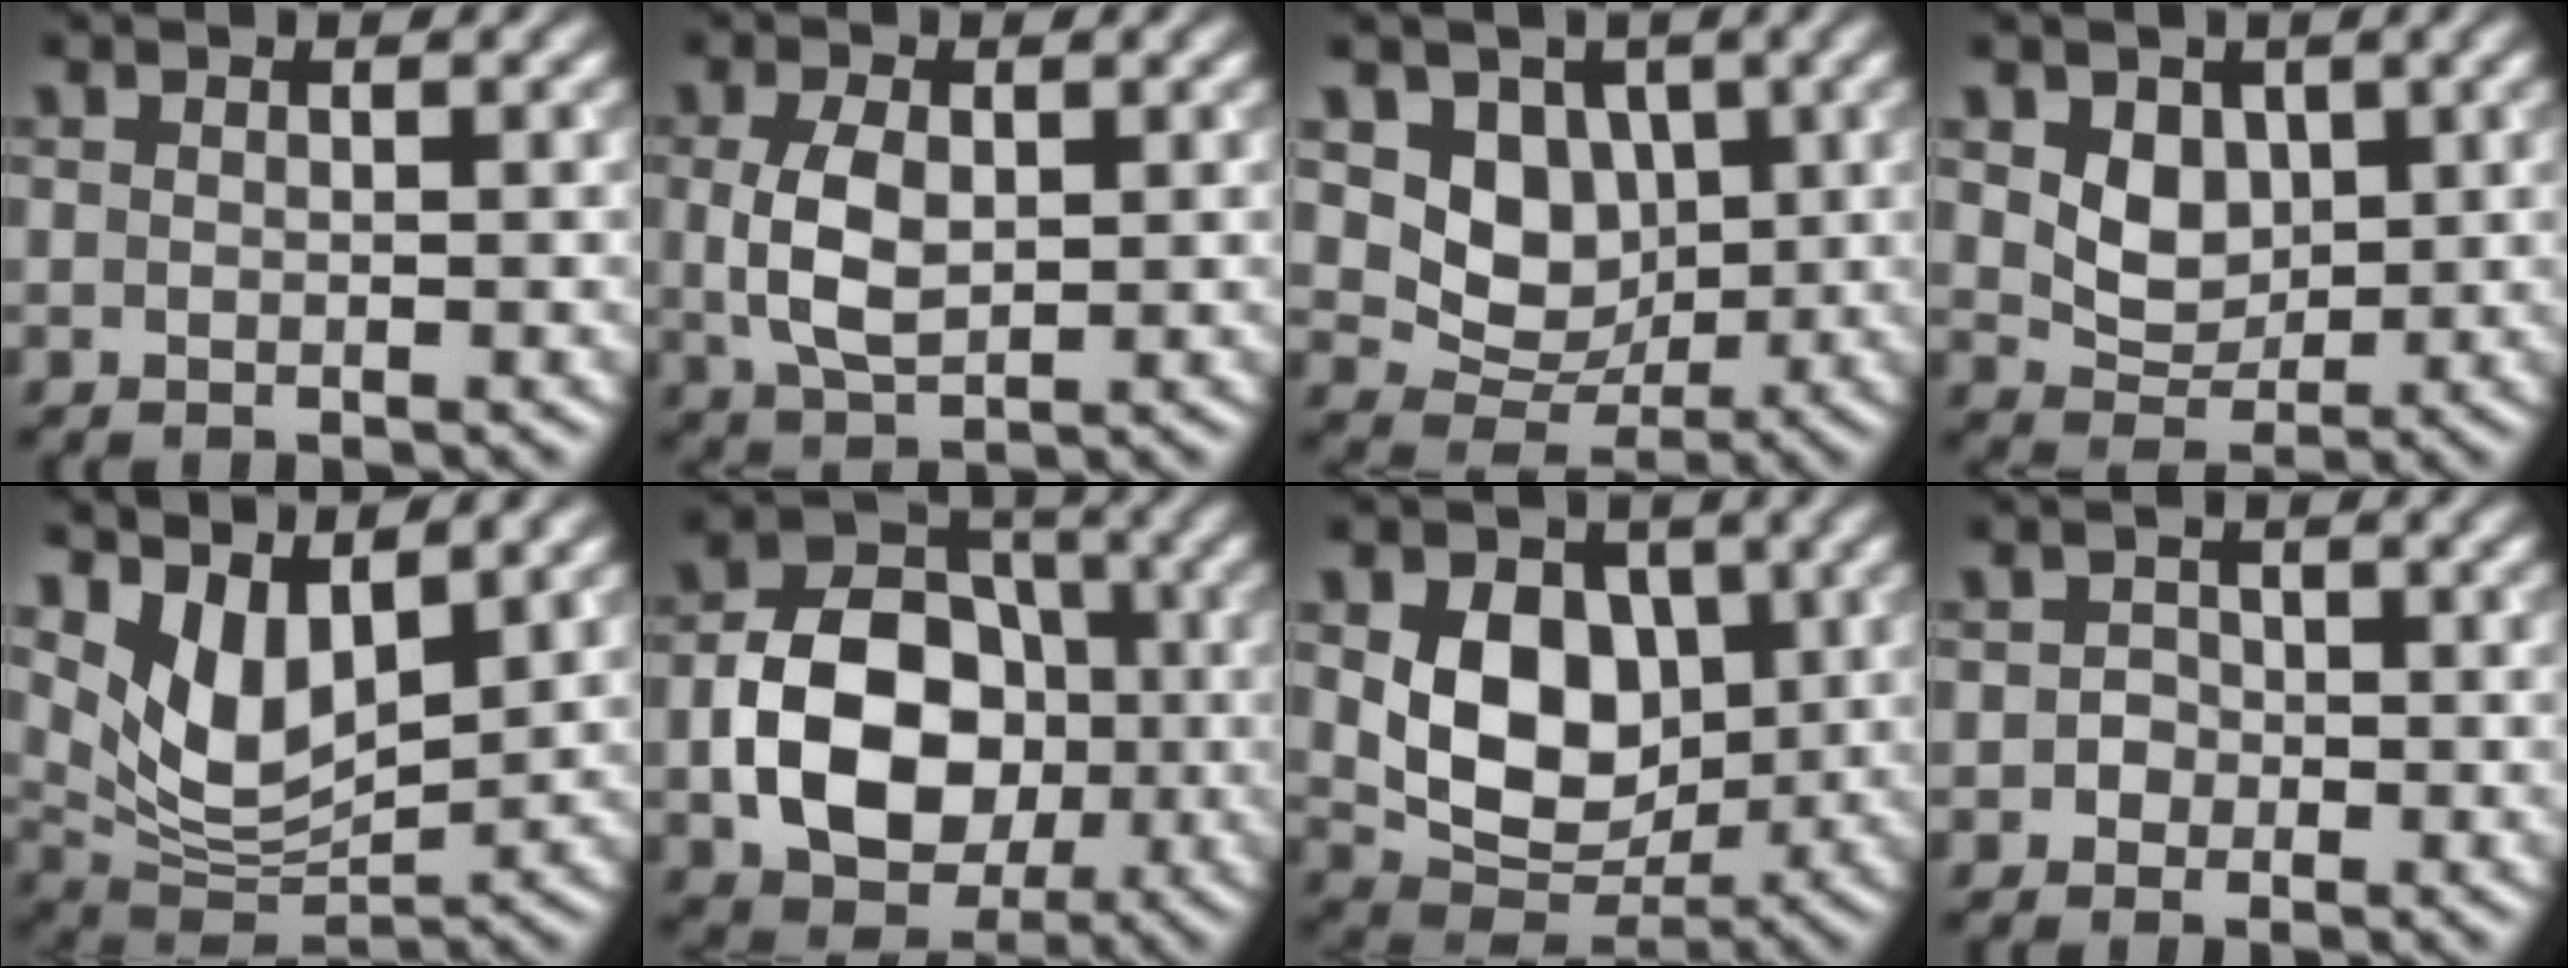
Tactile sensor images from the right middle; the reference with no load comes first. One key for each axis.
{"total": 4.0, "fx": 0.3, "fy": 2.2, "fz": 3.3, "tx": -0.077, "ty": 0.001, "tz": 0.010}
{"total": 5.7, "fx": 1.3, "fy": 4.6, "fz": 3.1, "tx": -0.049, "ty": -0.010, "tz": 0.015}
{"total": 3.6, "fx": 1.1, "fy": 2.7, "fz": 2.0, "tx": -0.043, "ty": -0.010, "tz": 0.016}
{"total": 6.4, "fx": 3.4, "fy": 3.1, "fz": 4.4, "tx": -0.091, "ty": -0.018, "tz": 0.068}
{"total": 10.0, "fx": -1.9, "fy": 7.4, "fz": 6.4, "tx": -0.113, "ty": 0.005, "tz": -0.038}
{"total": 8.3, "fx": 1.1, "fy": 6.2, "fz": 5.5, "tx": -0.106, "ty": -0.013, "tz": 0.022}
{"total": 1.3, "fx": -0.3, "fy": 1.3, "fz": 0.3, "tx": 0.013, "ty": 0.002, "tz": -0.012}